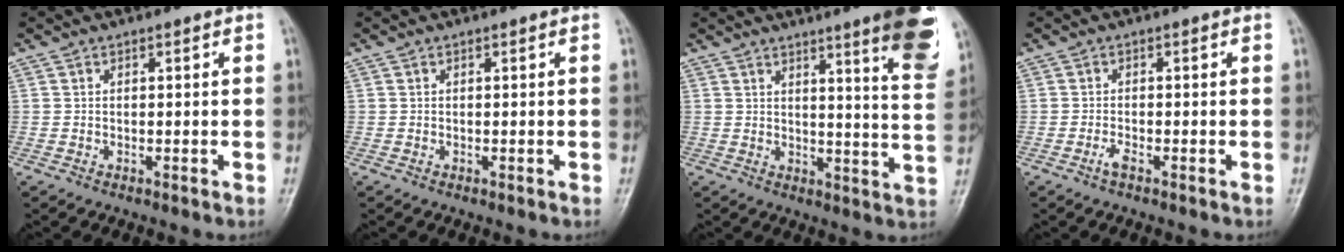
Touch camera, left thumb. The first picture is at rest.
{"total": 0.0}
{"total": 14.1, "force": [8.3, 1.6, 11.3], "torque": [-0.127, -0.048, 0.100]}
{"total": 1.5, "force": [-0.9, 0.3, 1.1], "torque": [-0.025, 0.002, -0.020]}